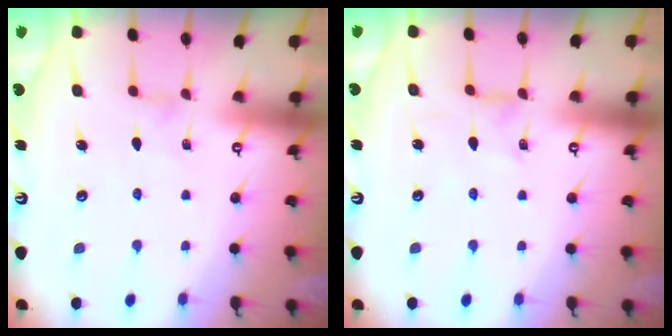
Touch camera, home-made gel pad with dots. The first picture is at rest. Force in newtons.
{"total": 1.9, "press": 1.9, "slide": 0.3}